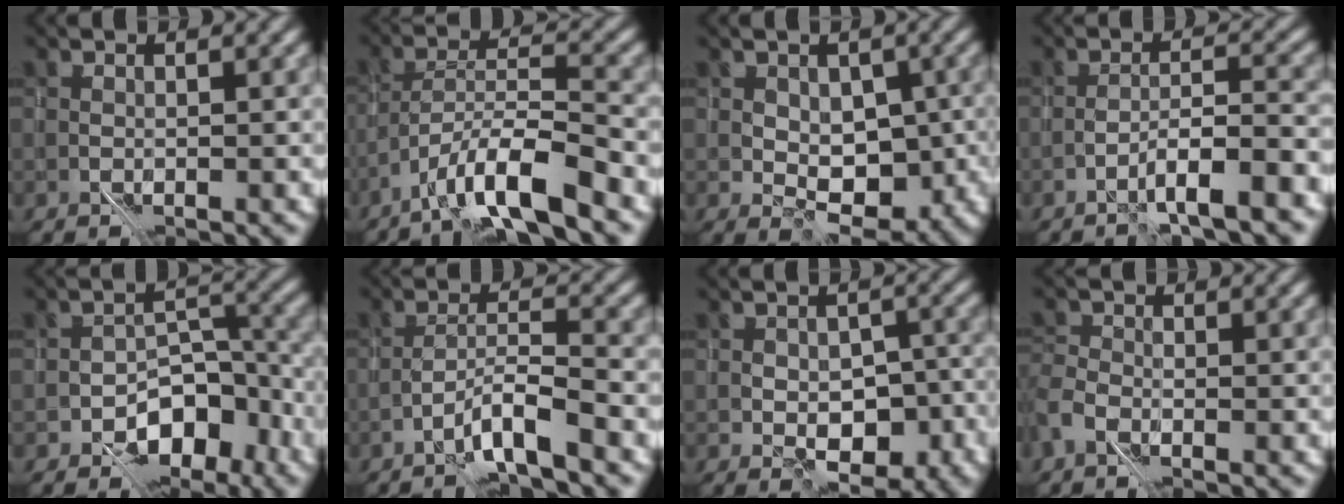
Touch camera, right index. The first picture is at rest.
{"total": 6.3, "force": [-4.6, 0.6, 4.3], "torque": [-0.070, 0.010, -0.086]}
{"total": 4.4, "force": [0.3, 2.9, 3.4], "torque": [-0.038, -0.001, 0.008]}
{"total": 2.9, "force": [-1.8, -0.2, 2.3], "torque": [-0.033, 0.021, -0.038]}
{"total": 7.2, "force": [-4.4, 4.0, 4.1], "torque": [-0.027, 0.017, -0.071]}
{"total": 3.4, "force": [-2.5, -0.3, 2.3], "torque": [-0.041, 0.014, -0.054]}
{"total": 5.6, "force": [-1.6, 3.2, 4.3], "torque": [-0.049, -0.004, -0.017]}
{"total": 2.4, "force": [-1.8, 1.3, 1.0], "torque": [-0.025, 0.001, -0.049]}